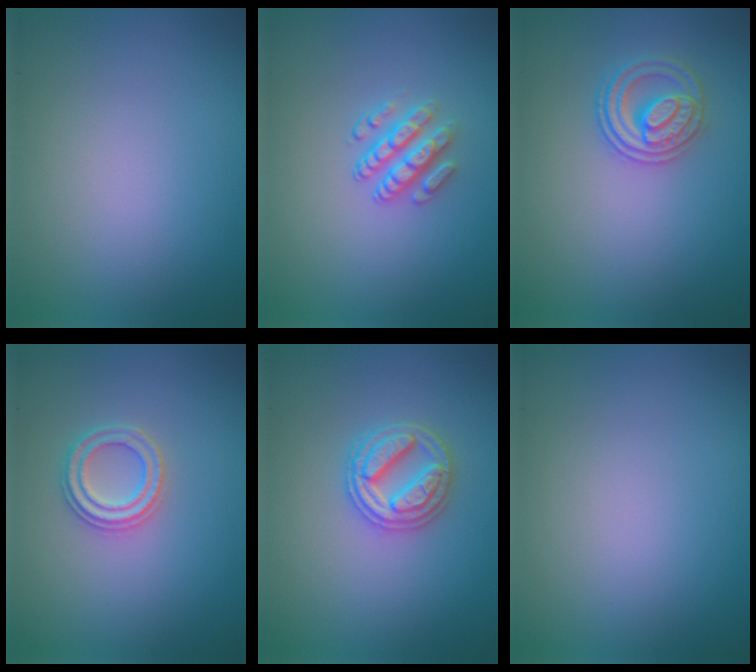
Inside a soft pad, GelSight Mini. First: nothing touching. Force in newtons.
{"total": 2.8, "press": 2.4, "slide": 1.5}
{"total": 2.7, "press": 2.6, "slide": 0.3}
{"total": 2.3, "press": 2.3, "slide": 0.3}
{"total": 3.2, "press": 3.2, "slide": 0.6}
{"total": 0.0}